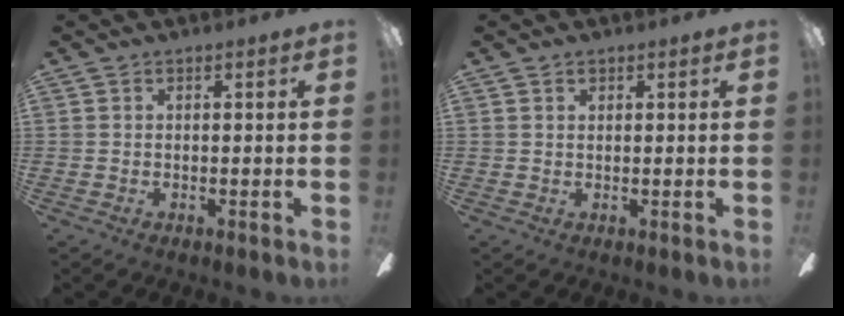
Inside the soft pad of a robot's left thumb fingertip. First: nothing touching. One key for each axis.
{"total": 0.9, "fx": 0.5, "fy": 0.5, "fz": 0.4, "tx": -0.010, "ty": 0.003, "tz": 0.009}